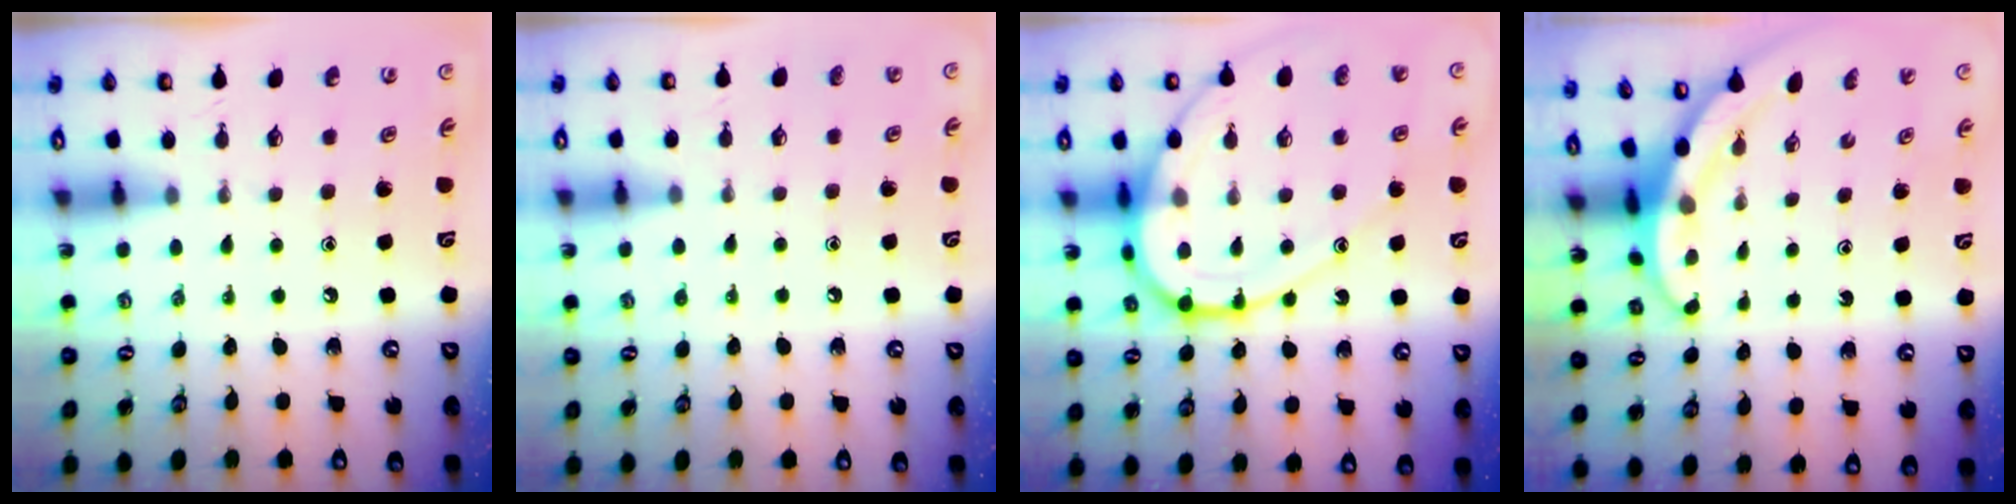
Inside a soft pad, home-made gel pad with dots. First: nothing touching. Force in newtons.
{"total": 3.6, "press": 3.6, "slide": 0.3}
{"total": 17.2, "press": 17.1, "slide": 1.6}
{"total": 3.4, "press": 3.4, "slide": 0.1}